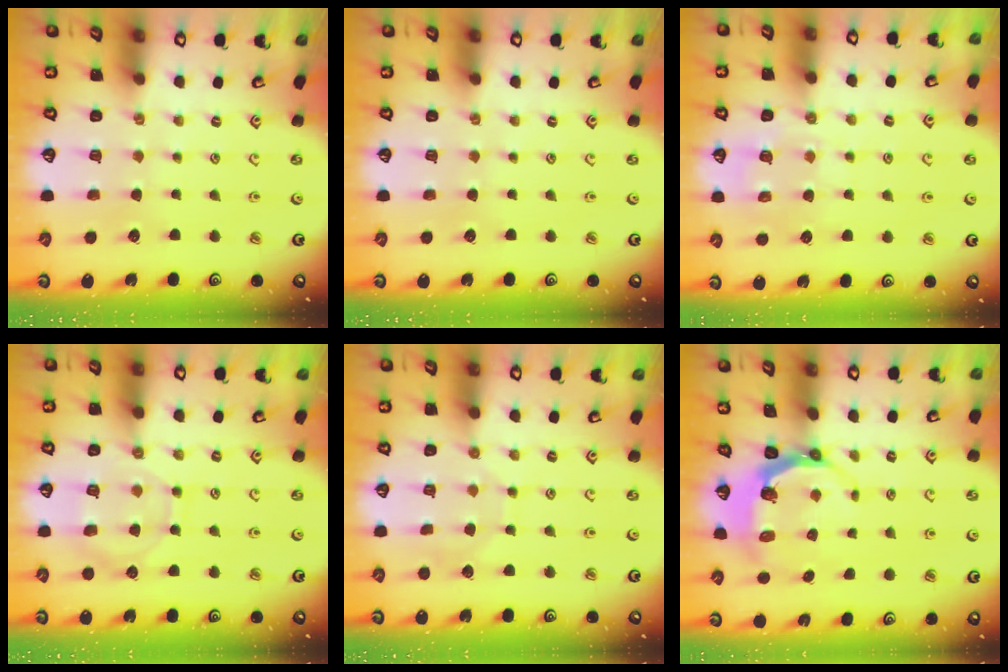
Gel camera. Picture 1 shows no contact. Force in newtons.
{"total": 0.0}
{"total": 8.6, "press": 8.6, "slide": 0.2}
{"total": 9.5, "press": 9.4, "slide": 1.0}
{"total": 4.3, "press": 4.3, "slide": 0.2}
{"total": 5.8, "press": 4.8, "slide": 3.3}